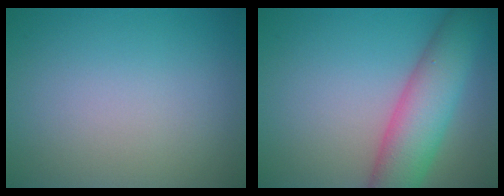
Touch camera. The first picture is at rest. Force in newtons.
{"total": 7.1, "press": 7.1, "slide": 0.3}